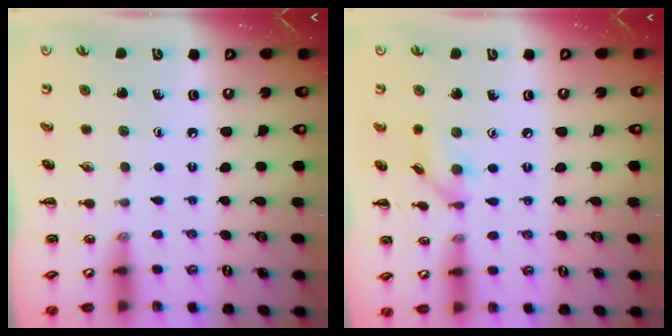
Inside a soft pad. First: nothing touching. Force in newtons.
{"total": 6.7, "press": 6.7, "slide": 0.4}